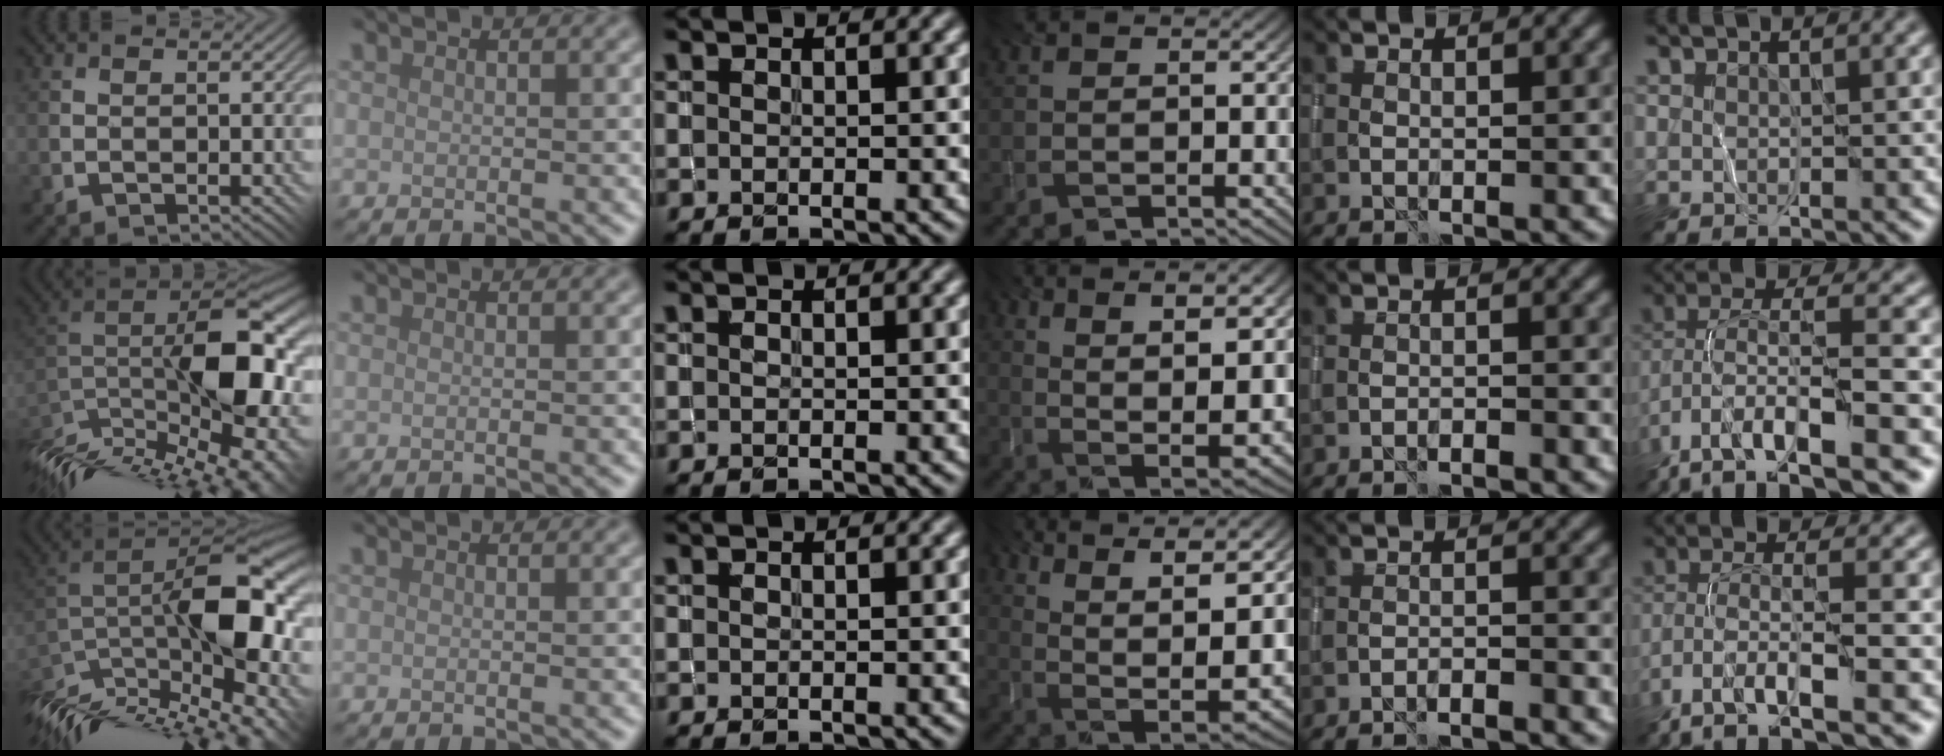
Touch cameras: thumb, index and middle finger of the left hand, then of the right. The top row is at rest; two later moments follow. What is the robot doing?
{"motion": "wrap", "object": "yarn"}